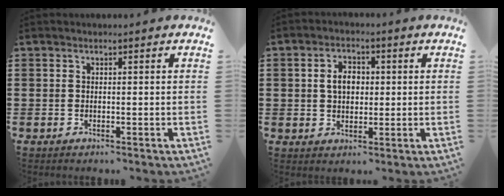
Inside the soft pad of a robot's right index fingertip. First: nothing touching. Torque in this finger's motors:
{"motor_torque": [0.18, 0.01, 0.46, 0.10]}